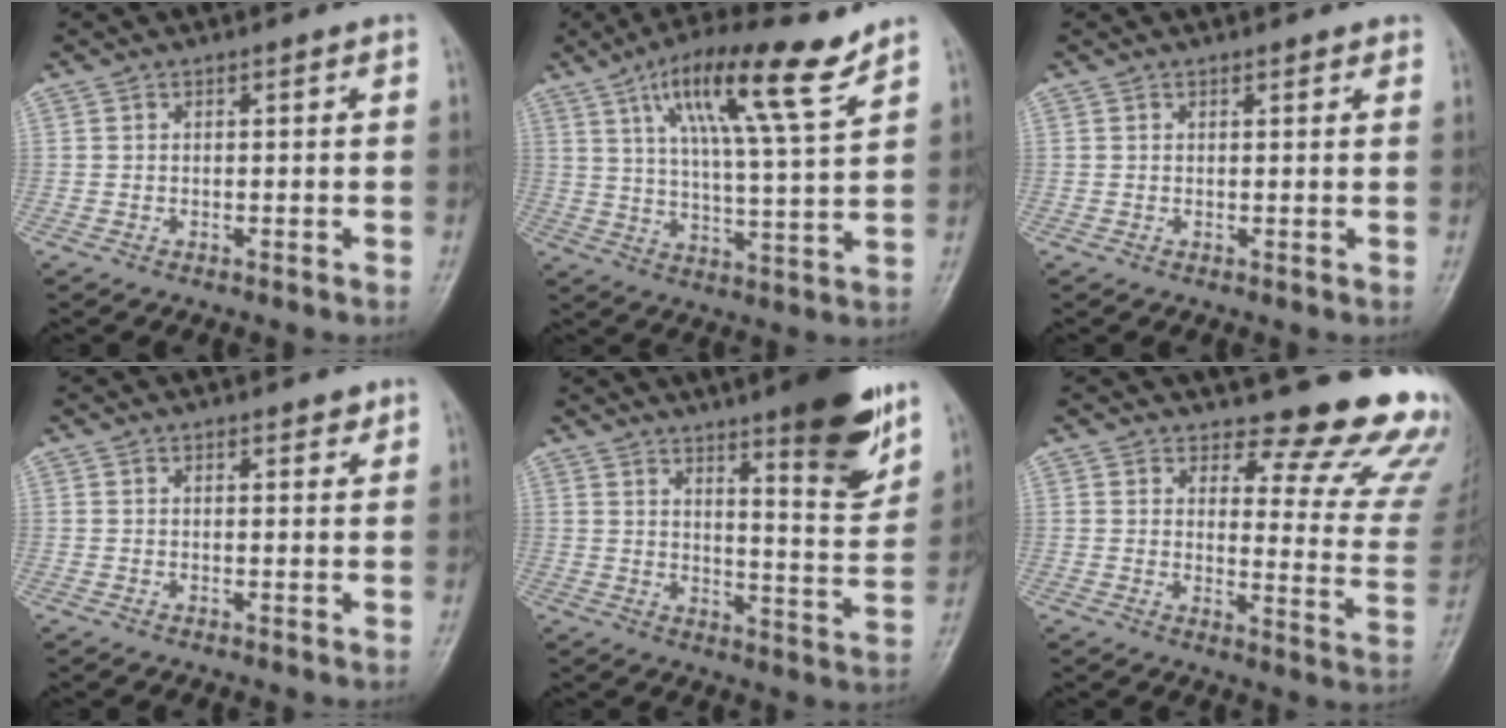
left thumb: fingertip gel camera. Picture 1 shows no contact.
{"total": 15.8, "force": [9.4, 2.2, 12.5], "torque": [-0.206, -0.037, 0.160]}
{"total": 1.5, "force": [1.2, 0.5, 0.7], "torque": [-0.006, -0.002, 0.012]}
{"total": 1.8, "force": [1.4, 0.8, 0.9], "torque": [-0.004, -0.007, 0.015]}
{"total": 15.2, "force": [9.8, 2.8, 11.3], "torque": [-0.130, -0.065, 0.144]}
{"total": 16.5, "force": [14.7, 4.7, 6.1], "torque": [-0.020, -0.153, 0.156]}